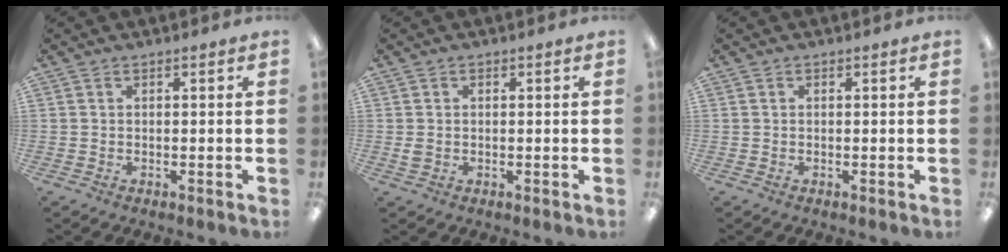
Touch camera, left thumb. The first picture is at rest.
{"total": 1.6, "force": [0.0, 1.3, 0.9], "torque": [-0.009, 0.002, -0.002]}
{"total": 0.0}